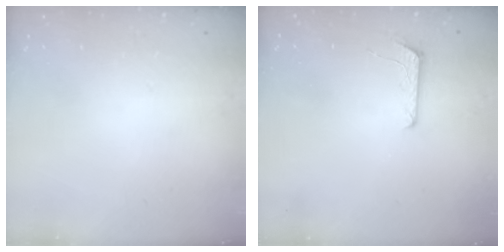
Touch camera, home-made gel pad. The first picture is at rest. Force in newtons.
{"total": 6.1, "press": 6.1, "slide": 0.5}